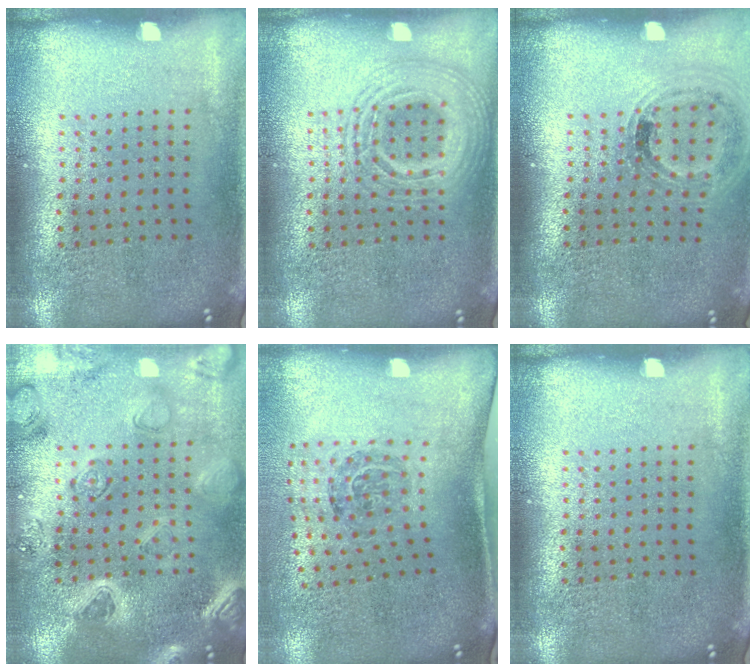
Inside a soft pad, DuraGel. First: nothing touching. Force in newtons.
{"total": 2.7, "press": 2.7, "slide": 0.3}
{"total": 1.0, "press": 1.0, "slide": 0.2}
{"total": 2.3, "press": 2.2, "slide": 0.2}
{"total": 1.8, "press": 1.3, "slide": 1.3}
{"total": 0.0}